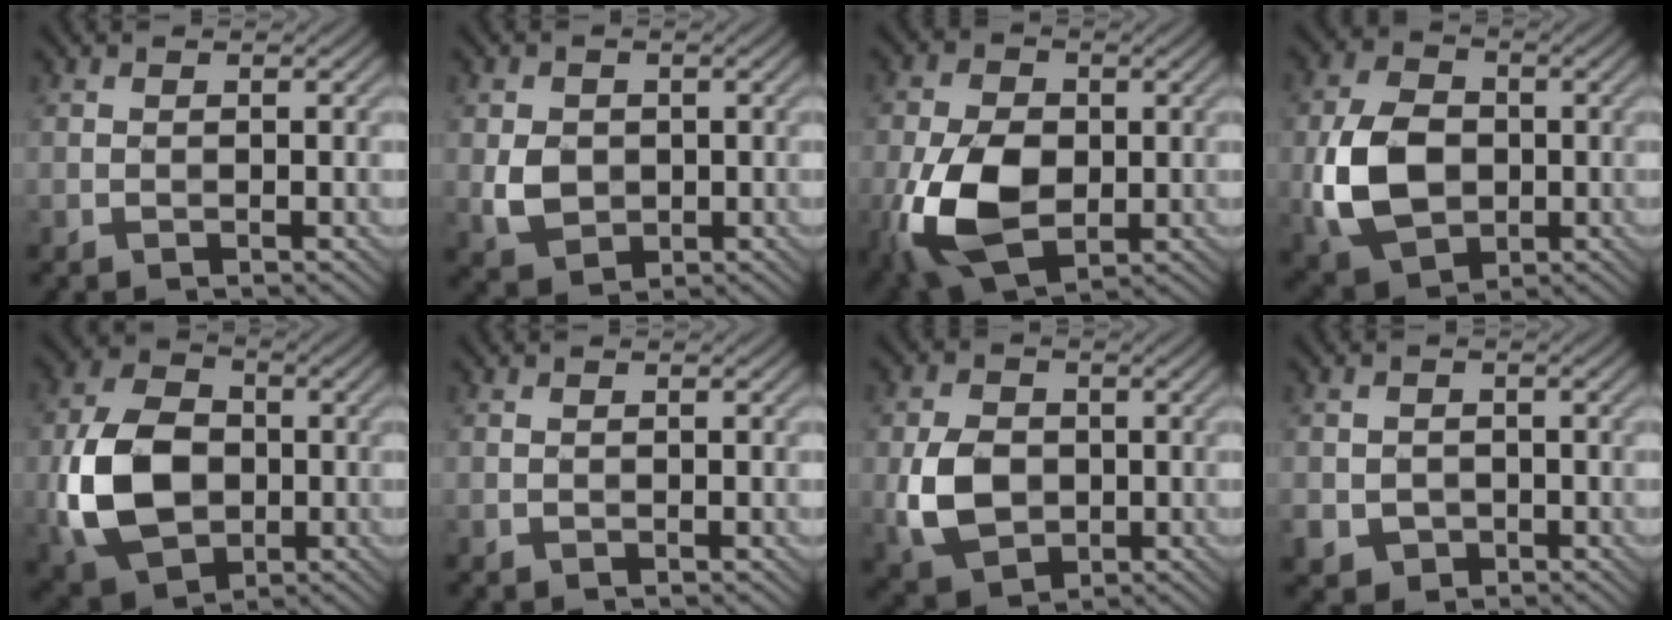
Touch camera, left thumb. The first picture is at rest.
{"total": 4.3, "force": [-0.2, 3.6, 2.4], "torque": [-0.060, -0.004, -0.001]}
{"total": 12.5, "force": [-2.6, 7.9, 9.4], "torque": [-0.232, -0.016, -0.056]}
{"total": 10.3, "force": [-1.5, 7.4, 7.0], "torque": [-0.171, -0.004, -0.035]}
{"total": 12.3, "force": [-2.1, 8.9, 8.3], "torque": [-0.196, 0.000, -0.045]}
{"total": 0.0}
{"total": 7.5, "force": [-1.0, 5.6, 4.9], "torque": [-0.119, -0.004, -0.025]}
{"total": 3.7, "force": [-1.4, 3.3, 0.9], "torque": [-0.031, -0.011, -0.030]}